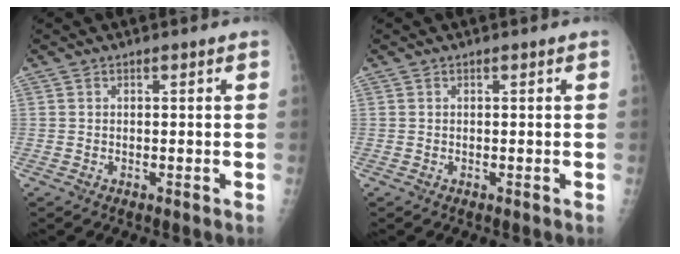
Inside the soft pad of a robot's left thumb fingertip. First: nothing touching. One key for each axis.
{"total": 0.0}